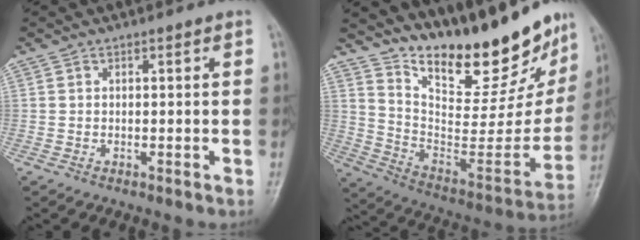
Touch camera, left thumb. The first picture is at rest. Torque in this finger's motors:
{"motor_torque": [1.30, -0.52, 0.84, -1.93, 0.10]}